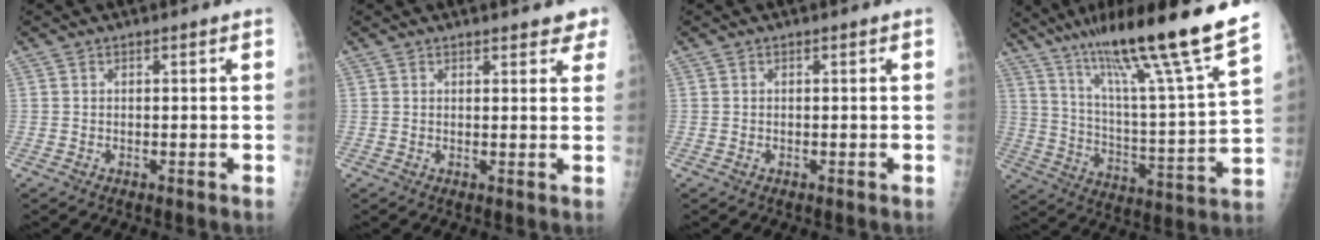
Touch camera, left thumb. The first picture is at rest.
{"total": 4.8, "force": [3.8, 1.6, 2.4], "torque": [0.001, -0.011, 0.038]}
{"total": 0.0}
{"total": 25.0, "force": [18.2, 0.6, 17.2], "torque": [-0.264, -0.079, 0.297]}